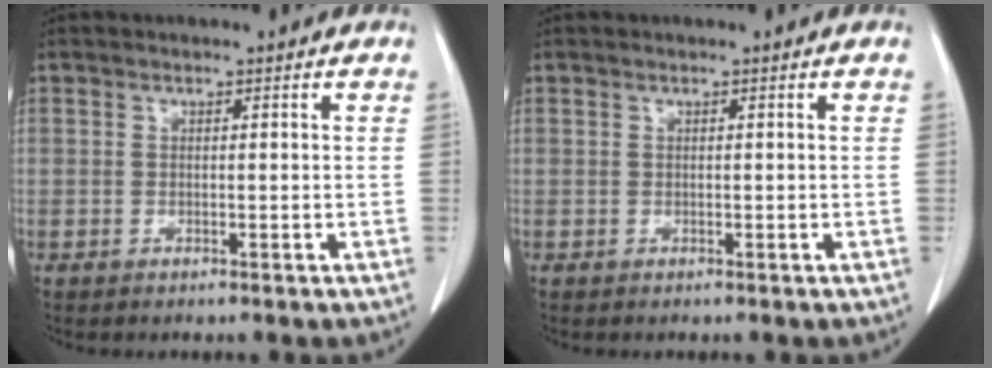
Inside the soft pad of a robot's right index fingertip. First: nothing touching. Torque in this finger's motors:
{"motor_torque": [0.00, 0.00, 0.00, 0.00]}